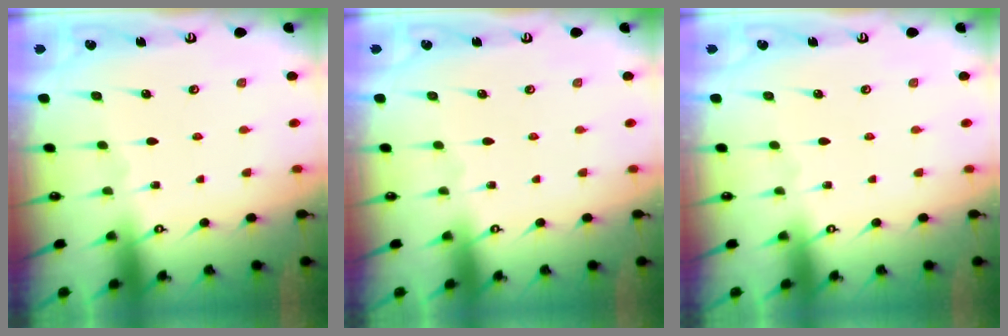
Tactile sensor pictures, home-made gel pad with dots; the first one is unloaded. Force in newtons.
{"total": 0.0}
{"total": 0.0}